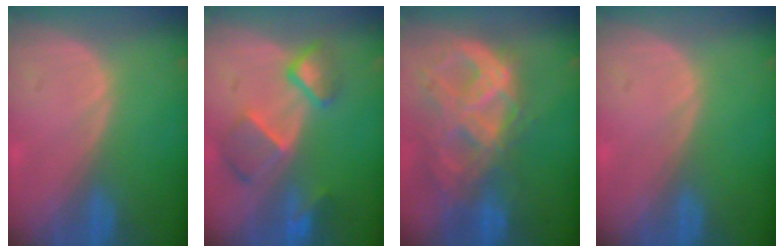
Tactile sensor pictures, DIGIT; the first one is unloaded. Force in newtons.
{"total": 7.5, "press": 6.7, "slide": 3.5}
{"total": 11.1, "press": 9.4, "slide": 5.9}
{"total": 0.0}